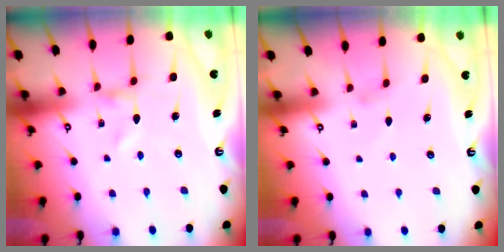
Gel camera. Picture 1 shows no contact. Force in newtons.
{"total": 0.9, "press": 0.8, "slide": 0.4}